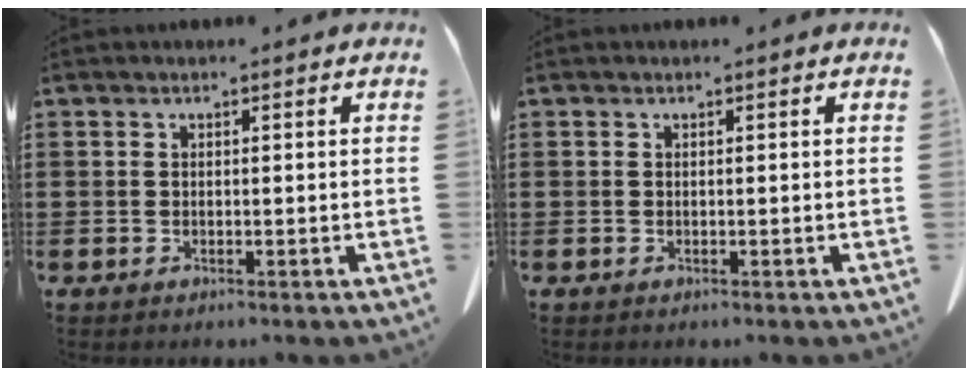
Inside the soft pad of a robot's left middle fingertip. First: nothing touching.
{"total": 0.0}